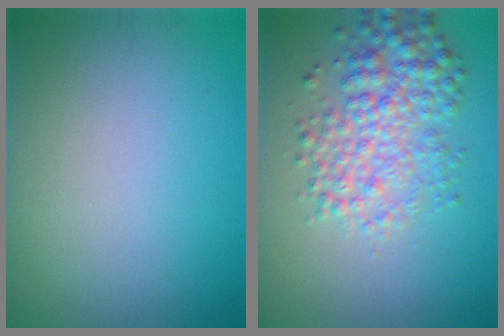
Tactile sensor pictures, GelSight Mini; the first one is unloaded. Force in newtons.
{"total": 5.0, "press": 5.0, "slide": 0.1}